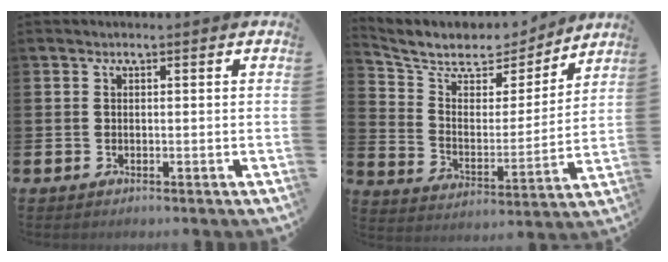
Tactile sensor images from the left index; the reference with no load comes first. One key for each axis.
{"total": 7.6, "fx": 6.7, "fy": 3.2, "fz": 1.7, "tx": -0.078, "ty": -0.048, "tz": 0.115}